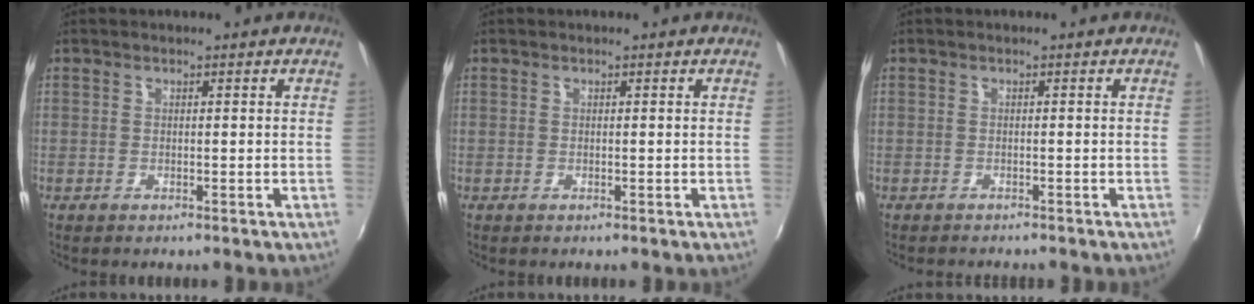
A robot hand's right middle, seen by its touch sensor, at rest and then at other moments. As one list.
[{"total": 0.0}, {"total": 1.8, "force": [-1.7, 0.3, 0.4], "torque": [-0.015, -0.011, -0.027]}]